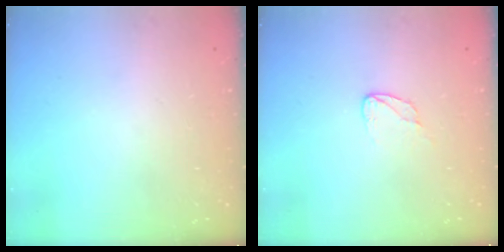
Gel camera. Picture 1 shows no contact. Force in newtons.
{"total": 4.2, "press": 4.2, "slide": 0.4}